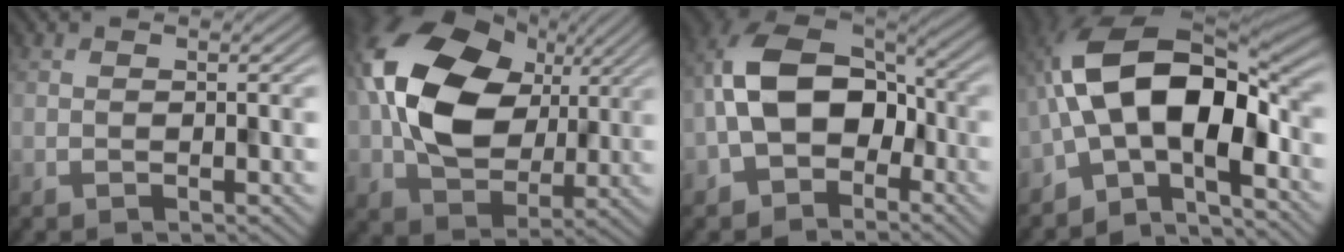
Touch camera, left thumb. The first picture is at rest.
{"total": 17.0, "force": [3.5, 12.0, 11.5], "torque": [-0.255, 0.017, 0.065]}
{"total": 11.5, "force": [-2.4, 7.8, 8.1], "torque": [-0.163, 0.008, -0.061]}
{"total": 13.8, "force": [-2.5, 6.7, 11.8], "torque": [-0.197, 0.016, -0.064]}